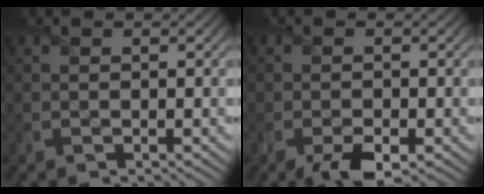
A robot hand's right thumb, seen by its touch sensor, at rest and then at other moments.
{"total": 3.2, "force": [-2.0, 1.5, 1.9], "torque": [-0.030, -0.008, -0.033]}